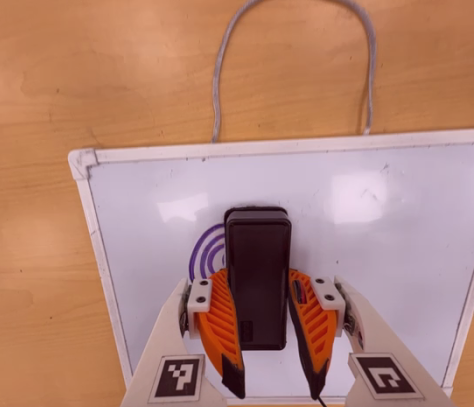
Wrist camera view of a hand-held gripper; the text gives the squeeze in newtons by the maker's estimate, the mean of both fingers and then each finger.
{"total": 13.6, "left": 14.2, "right": 13.1}